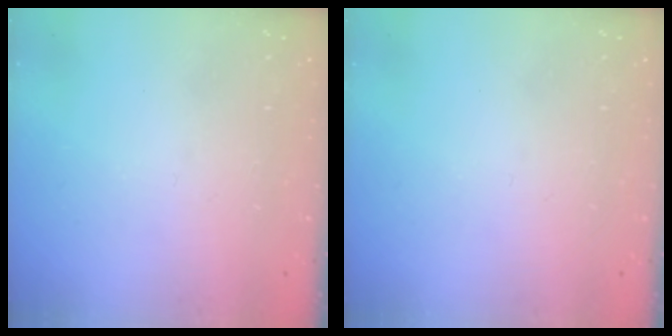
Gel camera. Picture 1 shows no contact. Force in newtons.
{"total": 0.0}